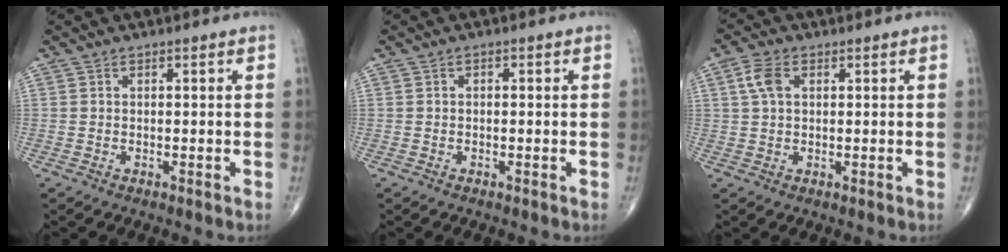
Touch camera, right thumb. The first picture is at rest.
{"total": 0.8, "force": [0.1, 0.4, 0.6], "torque": [-0.008, 0.002, 0.000]}
{"total": 4.3, "force": [1.3, 2.6, 3.1], "torque": [-0.069, 0.007, 0.024]}